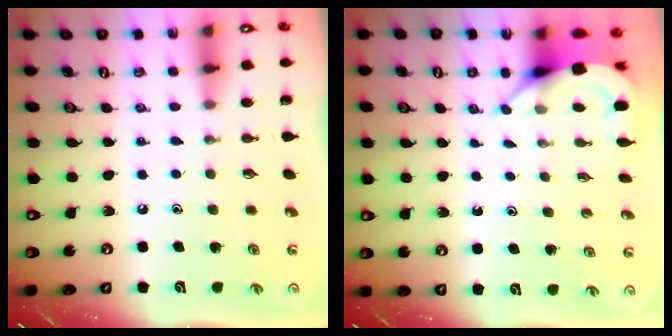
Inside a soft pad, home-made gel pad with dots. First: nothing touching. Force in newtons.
{"total": 4.0, "press": 4.0, "slide": 0.5}